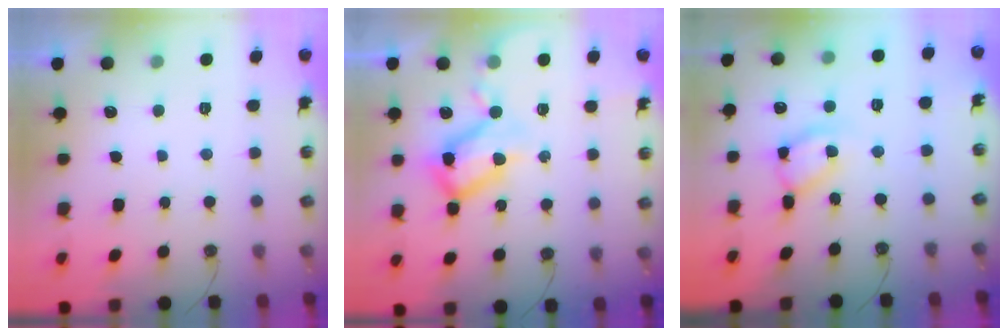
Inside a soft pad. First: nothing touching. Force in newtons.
{"total": 14.9, "press": 14.8, "slide": 1.6}
{"total": 12.4, "press": 12.4, "slide": 1.0}